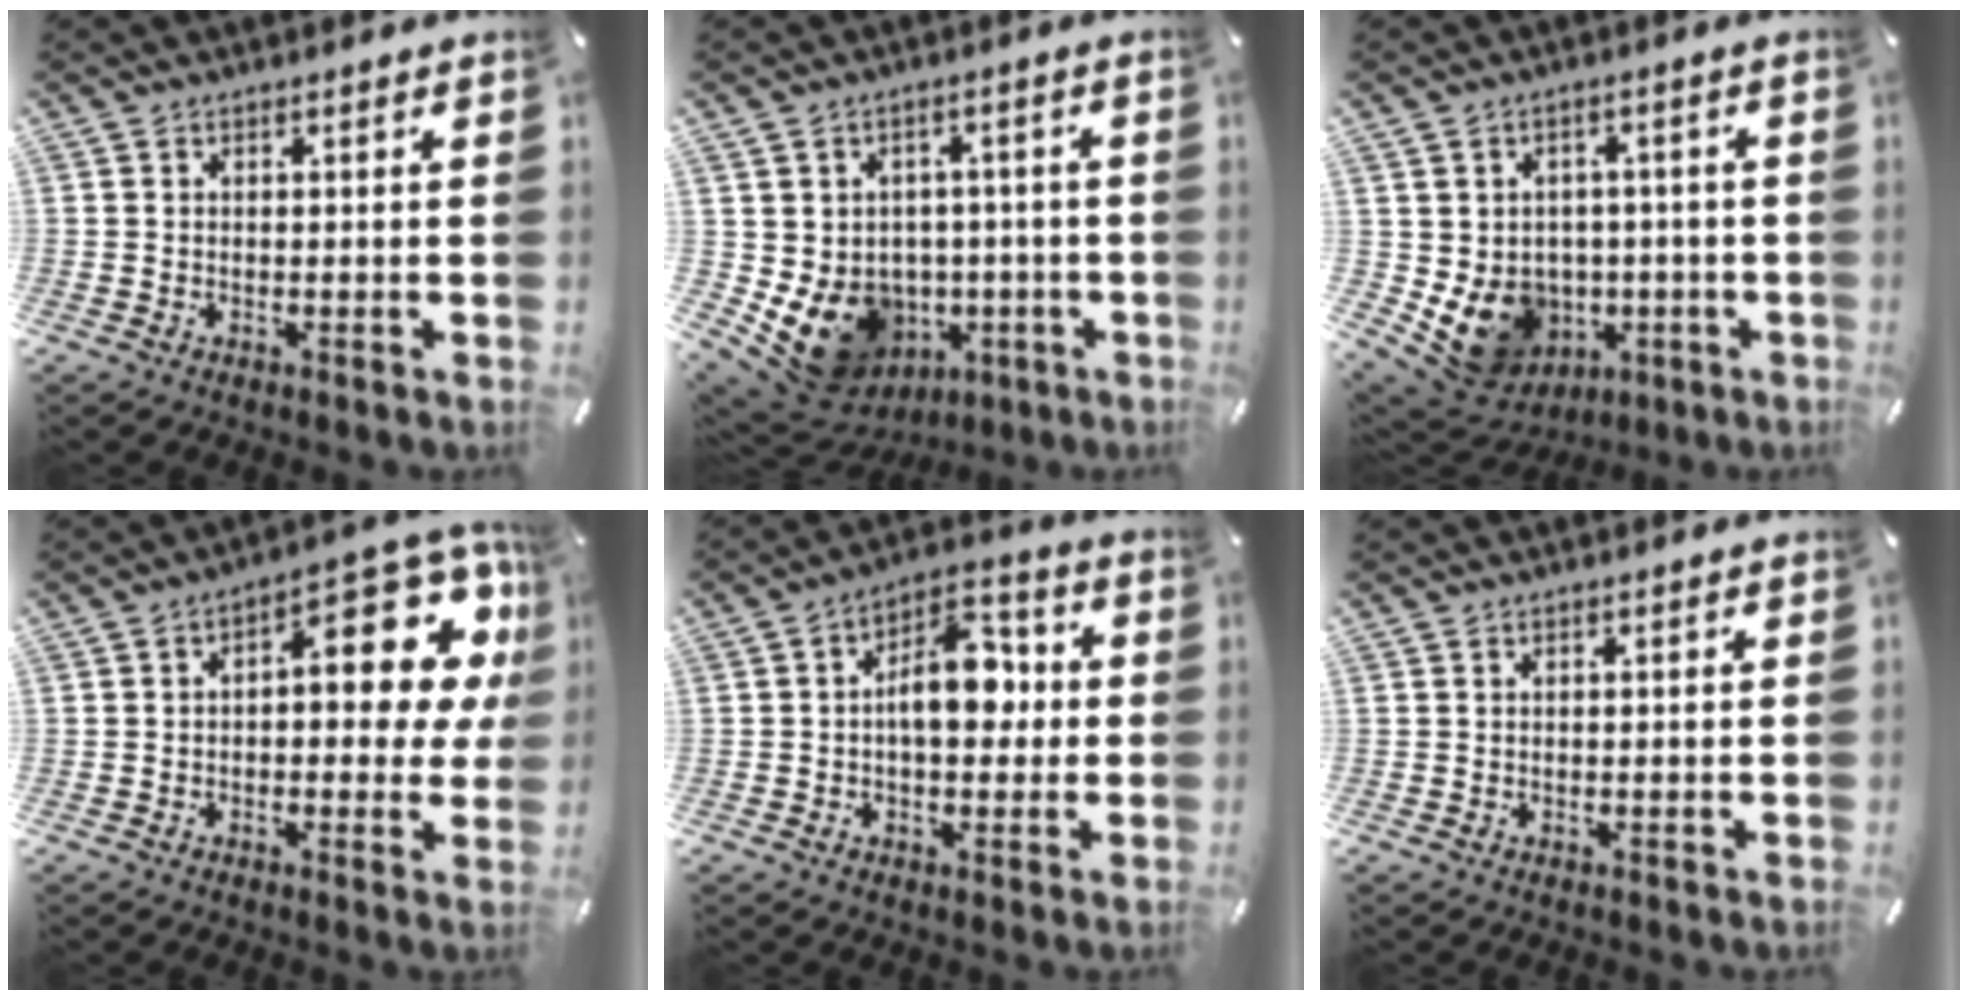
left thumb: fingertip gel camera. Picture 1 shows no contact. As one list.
[{"total": 10.8, "force": [-2.8, 9.5, 4.3], "torque": [-0.083, -0.006, -0.036]}, {"total": 10.2, "force": [-1.8, 9.4, 3.6], "torque": [-0.068, -0.004, -0.021]}, {"total": 14.8, "force": [4.6, 6.8, 12.3], "torque": [-0.142, -0.046, 0.068]}, {"total": 11.6, "force": [0.1, 6.8, 9.3], "torque": [-0.123, 0.002, -0.003]}, {"total": 0.0}]